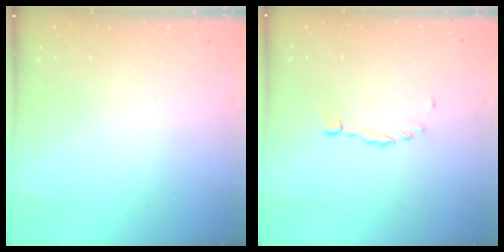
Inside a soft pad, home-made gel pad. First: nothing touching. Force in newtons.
{"total": 1.1, "press": 1.1, "slide": 0.3}